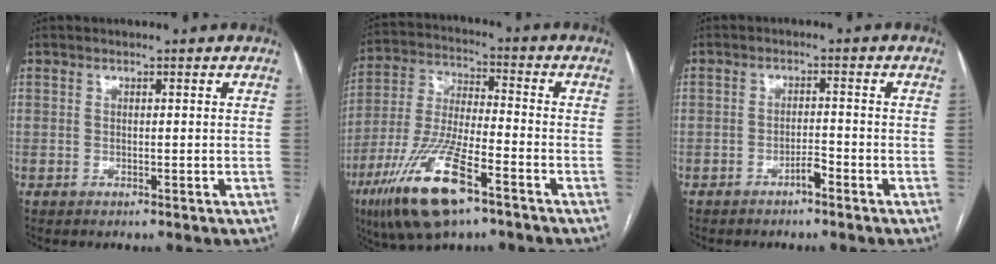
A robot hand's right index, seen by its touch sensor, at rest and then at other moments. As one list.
[{"total": 16.2, "force": [-9.0, 3.6, 12.9], "torque": [-0.280, -0.025, -0.163]}, {"total": 2.0, "force": [-1.5, 0.3, 1.4], "torque": [-0.022, 0.003, -0.024]}]